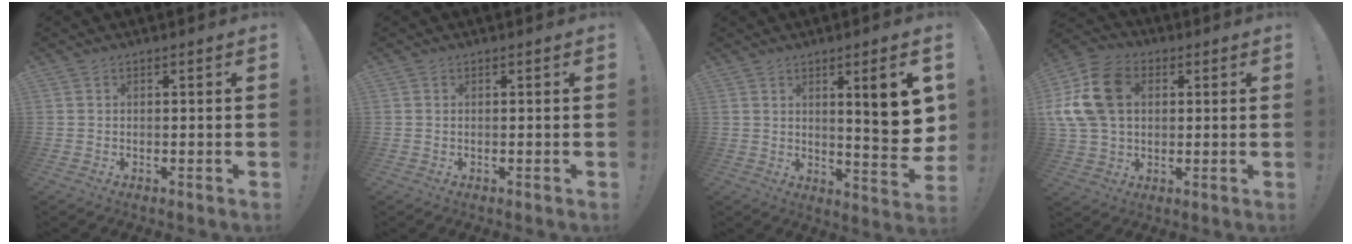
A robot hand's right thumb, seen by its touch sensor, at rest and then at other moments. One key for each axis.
{"total": 0.0}
{"total": 12.1, "fx": 3.5, "fy": 2.0, "fz": 11.4, "tx": -0.132, "ty": -0.033, "tz": 0.048}
{"total": 18.2, "fx": 4.1, "fy": 13.3, "fz": 11.6, "tx": -0.236, "ty": 0.000, "tz": 0.081}